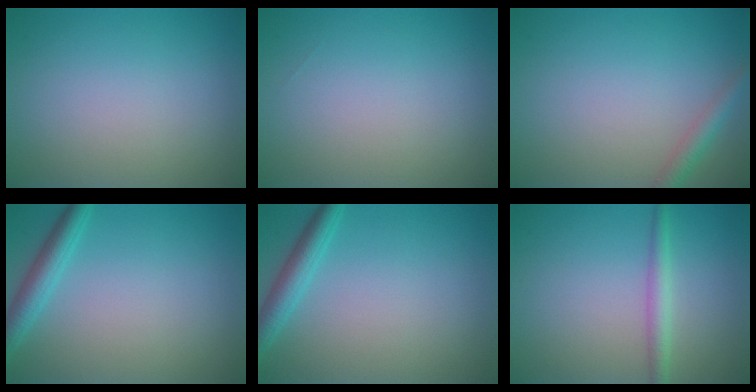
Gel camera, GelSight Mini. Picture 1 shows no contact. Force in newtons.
{"total": 0.0}
{"total": 1.9, "press": 1.9, "slide": 0.1}
{"total": 2.7, "press": 2.7, "slide": 0.1}
{"total": 2.7, "press": 2.7, "slide": 0.1}
{"total": 1.9, "press": 1.9, "slide": 0.0}